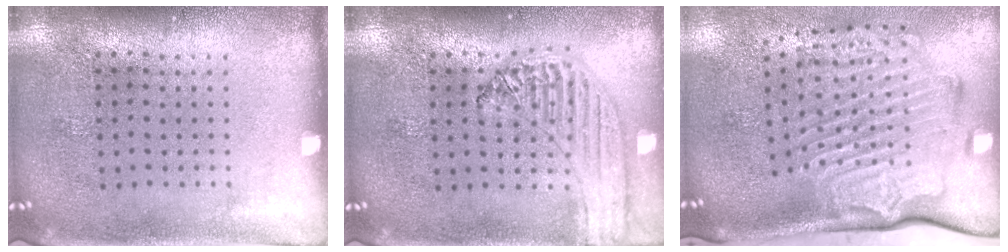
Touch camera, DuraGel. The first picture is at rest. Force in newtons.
{"total": 1.2, "press": 1.2, "slide": 0.1}
{"total": 3.5, "press": 2.4, "slide": 2.5}